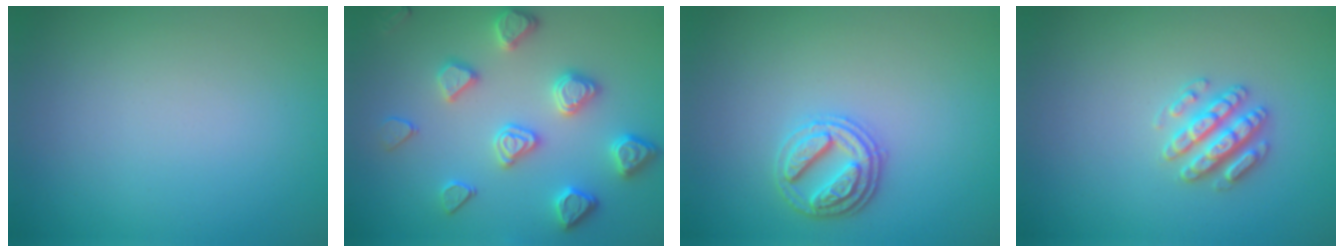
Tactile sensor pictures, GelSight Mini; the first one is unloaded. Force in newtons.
{"total": 4.4, "press": 4.1, "slide": 1.5}
{"total": 2.9, "press": 2.8, "slide": 0.8}
{"total": 2.9, "press": 2.8, "slide": 0.6}